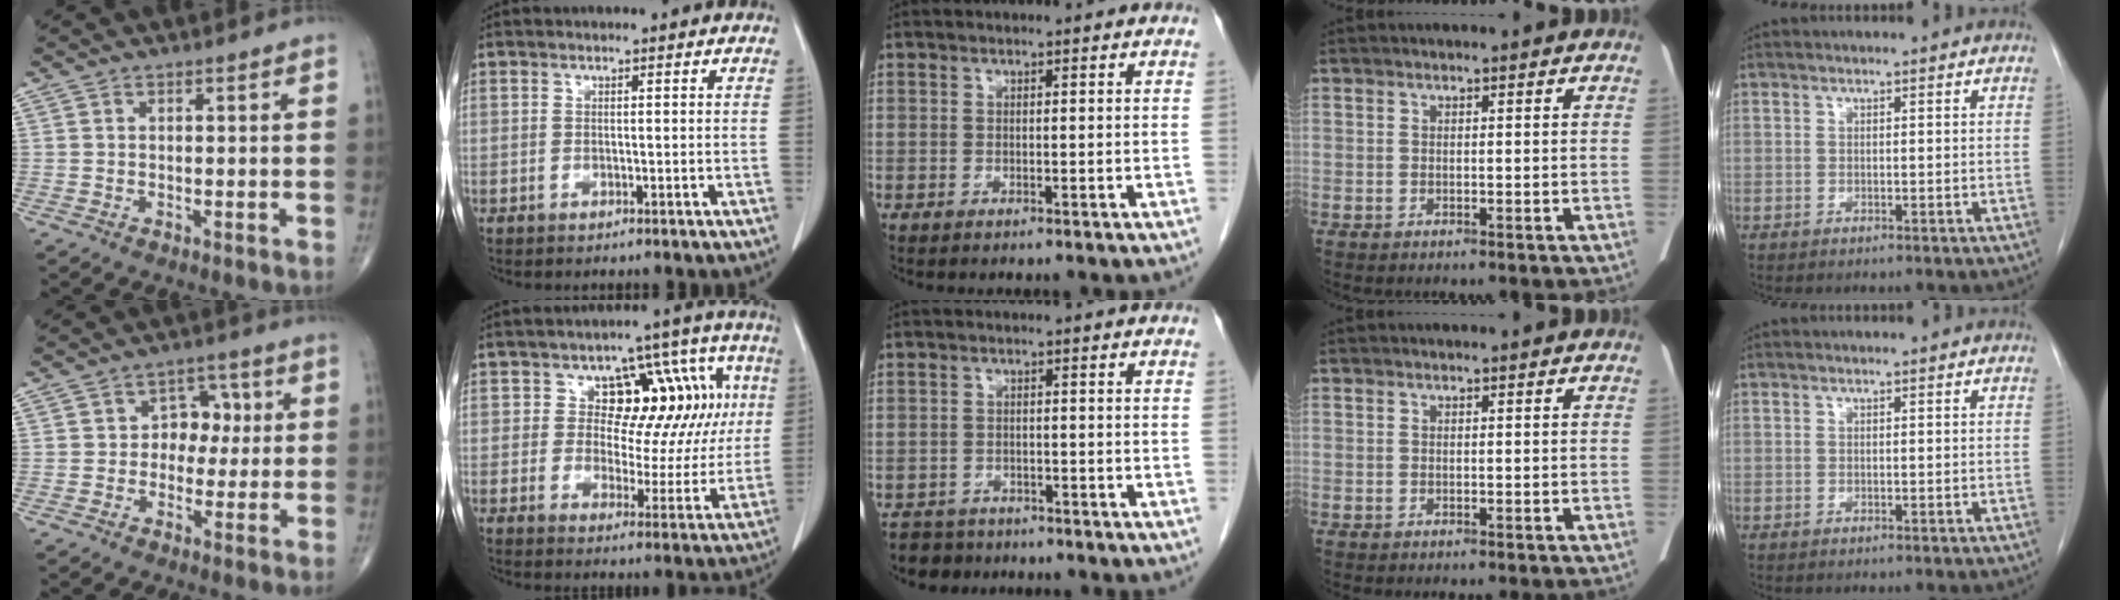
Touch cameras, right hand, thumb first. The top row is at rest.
{"thumb": {"total": 6.5, "force": [0.5, 5.2, 3.9], "torque": [-0.008, 0.013, 0.001]}, "index": {"total": 13.1, "force": [3.6, 8.1, 9.6], "torque": [-0.094, 0.043, 0.052]}, "middle": {"total": 4.0, "force": [-3.4, 2.2, -0.3], "torque": [0.004, 0.001, -0.058]}}